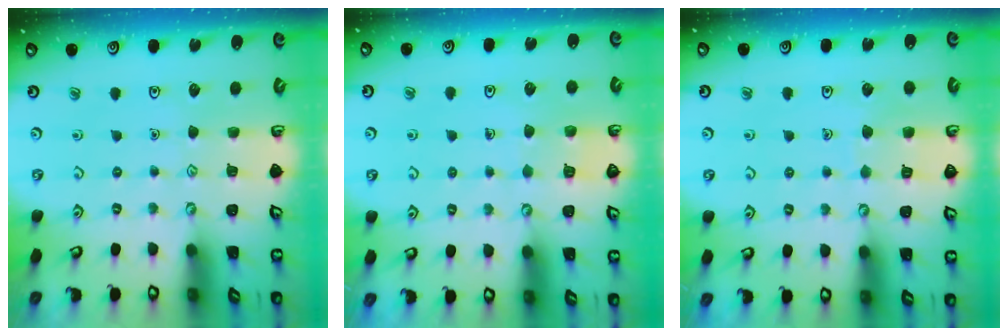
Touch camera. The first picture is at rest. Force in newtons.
{"total": 2.8, "press": 2.8, "slide": 0.3}
{"total": 5.8, "press": 5.8, "slide": 0.4}